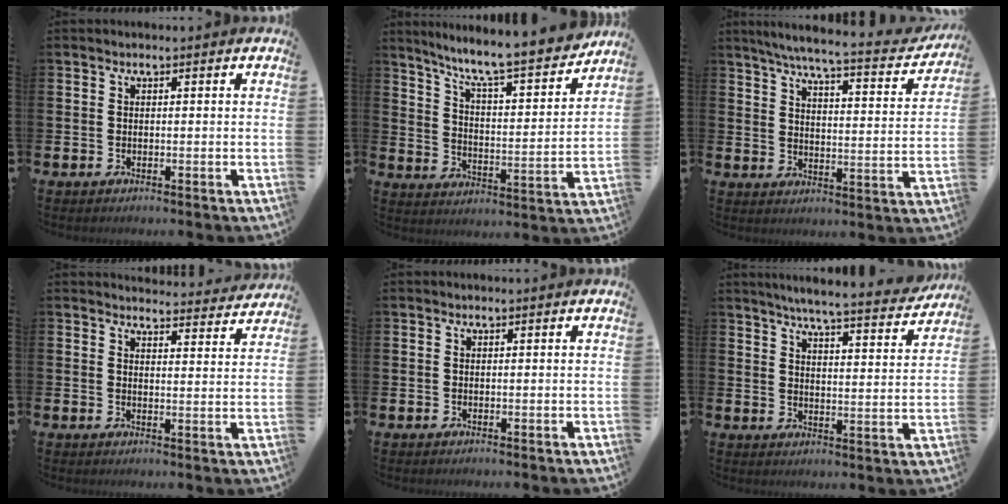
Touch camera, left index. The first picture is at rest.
{"total": 9.1, "force": [8.2, 0.6, 3.9], "torque": [-0.101, -0.064, 0.135]}
{"total": 6.0, "force": [5.4, 0.4, 2.6], "torque": [-0.058, -0.050, 0.082]}
{"total": 3.9, "force": [3.9, 0.3, 0.1], "torque": [0.003, -0.032, 0.068]}
{"total": 0.0}
{"total": 6.1, "force": [5.8, -0.1, 2.0], "torque": [-0.043, -0.044, 0.095]}